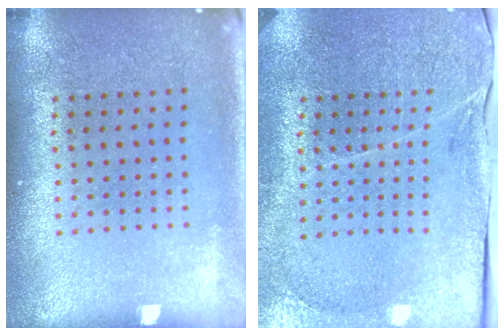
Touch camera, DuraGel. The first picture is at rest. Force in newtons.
{"total": 3.4, "press": 3.4, "slide": 0.3}